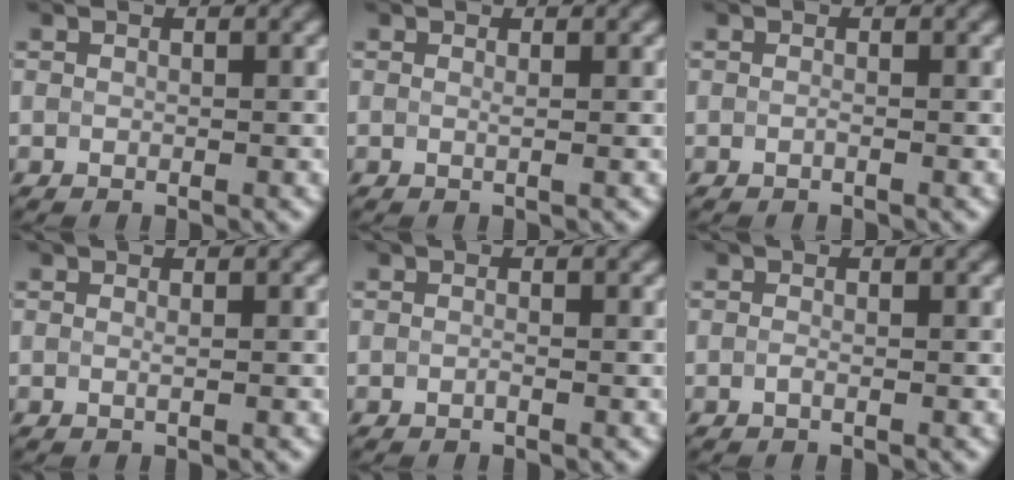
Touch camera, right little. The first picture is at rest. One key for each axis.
{"total": 0.0}
{"total": 0.6, "fx": -0.5, "fy": -0.2, "fz": -0.3, "tx": 0.003, "ty": -0.002, "tz": -0.012}
{"total": 0.0}
{"total": 0.8, "fx": -0.6, "fy": -0.2, "fz": -0.4, "tx": 0.004, "ty": -0.001, "tz": -0.011}
{"total": 0.5, "fx": -0.5, "fy": 0.0, "fz": -0.1, "tx": 0.001, "ty": -0.003, "tz": -0.012}